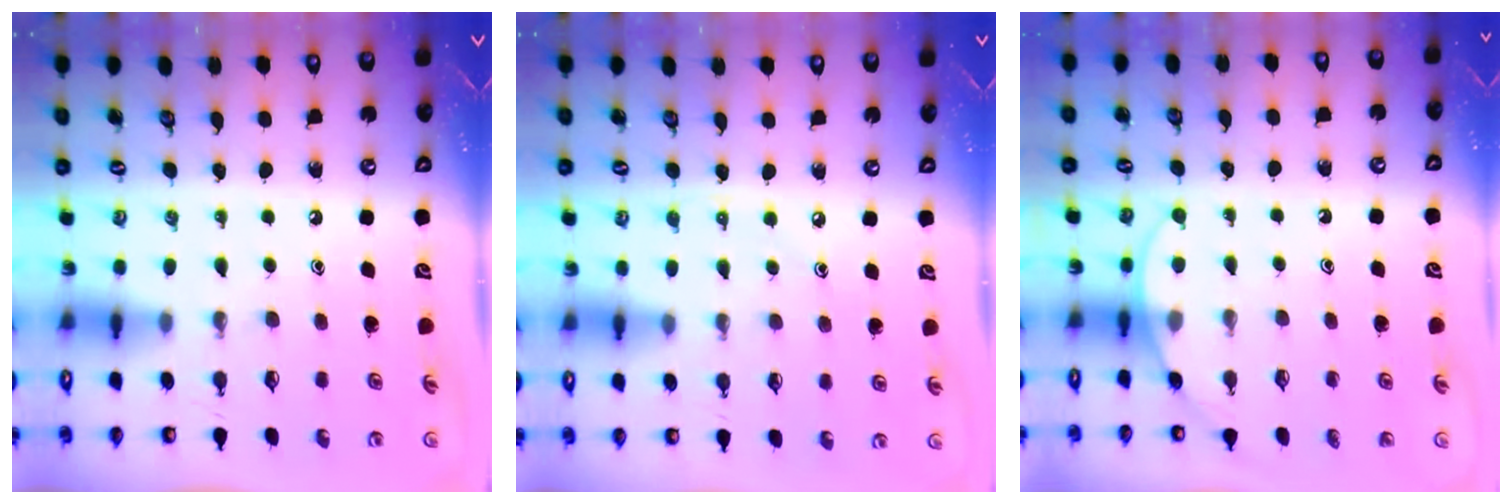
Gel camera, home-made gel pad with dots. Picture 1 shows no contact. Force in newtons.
{"total": 4.0, "press": 4.0, "slide": 0.5}
{"total": 7.2, "press": 7.1, "slide": 0.7}